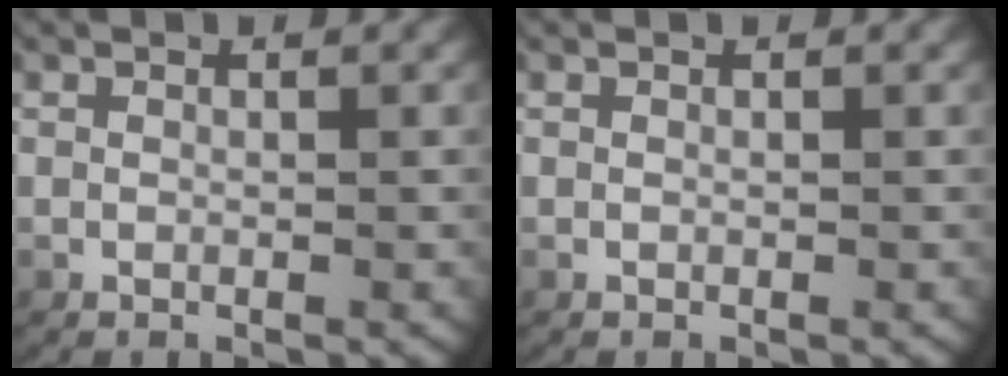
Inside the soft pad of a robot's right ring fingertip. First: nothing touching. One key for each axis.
{"total": 0.0}